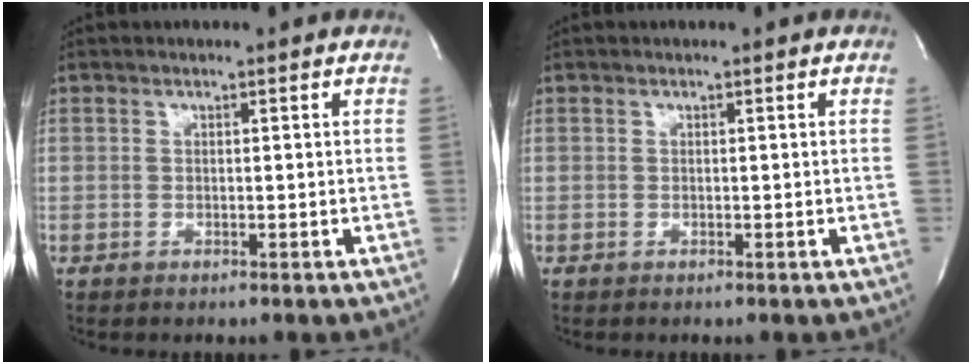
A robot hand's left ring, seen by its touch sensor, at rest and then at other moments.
{"total": 0.0}